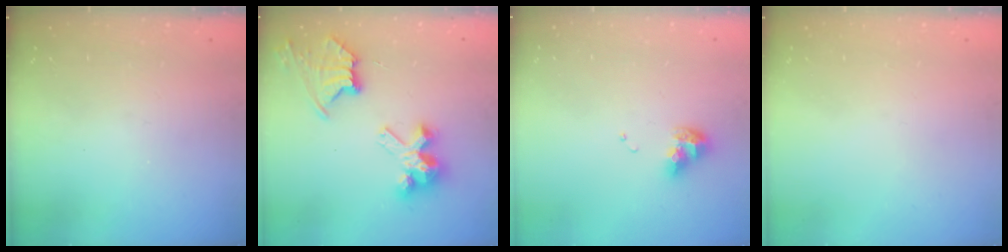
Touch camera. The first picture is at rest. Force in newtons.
{"total": 9.8, "press": 9.8, "slide": 0.7}
{"total": 10.1, "press": 10.1, "slide": 1.0}
{"total": 0.0}